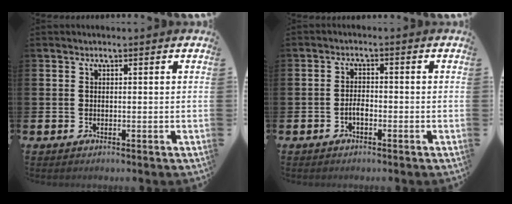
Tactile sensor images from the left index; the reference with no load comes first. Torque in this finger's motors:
{"motor_torque": [0.38, 0.30, 0.04, 0.02]}